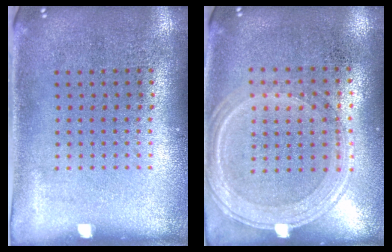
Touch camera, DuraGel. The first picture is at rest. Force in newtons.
{"total": 1.2, "press": 1.2, "slide": 0.3}